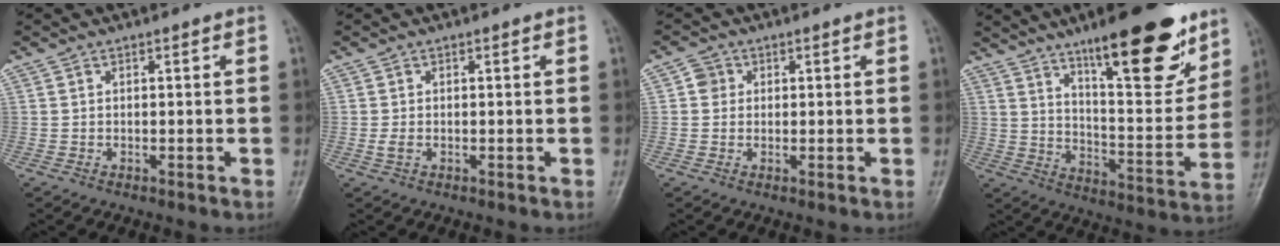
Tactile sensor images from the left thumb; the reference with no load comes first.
{"total": 1.5, "force": [-0.2, 0.9, 1.2], "torque": [-0.027, -0.001, -0.006]}
{"total": 2.4, "force": [0.4, 2.3, 0.7], "torque": [0.005, 0.003, 0.001]}
{"total": 21.1, "force": [13.5, 5.9, 15.2], "torque": [-0.181, -0.075, 0.212]}